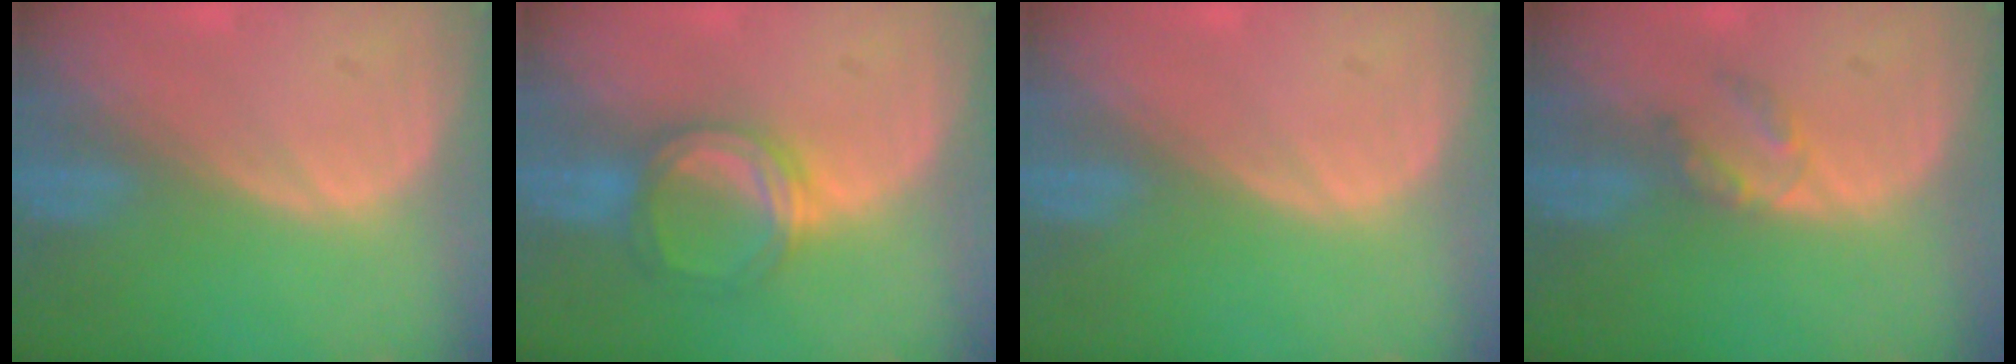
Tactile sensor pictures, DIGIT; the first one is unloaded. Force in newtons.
{"total": 5.1, "press": 5.1, "slide": 0.3}
{"total": 0.6, "press": 0.1, "slide": 0.6}
{"total": 2.5, "press": 2.5, "slide": 0.3}